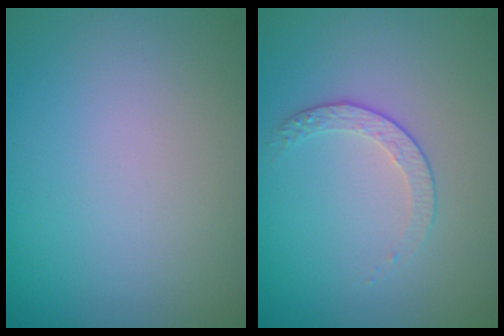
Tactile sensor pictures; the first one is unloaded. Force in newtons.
{"total": 1.6, "press": 1.0, "slide": 1.3}